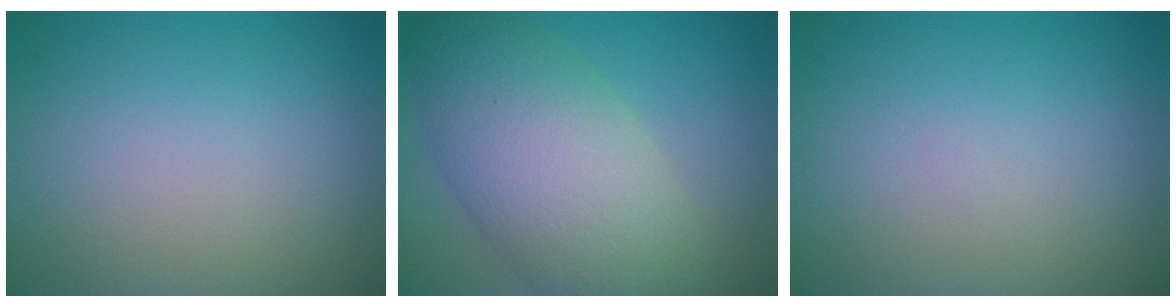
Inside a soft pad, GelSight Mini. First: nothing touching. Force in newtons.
{"total": 9.6, "press": 9.6, "slide": 0.7}
{"total": 0.0}